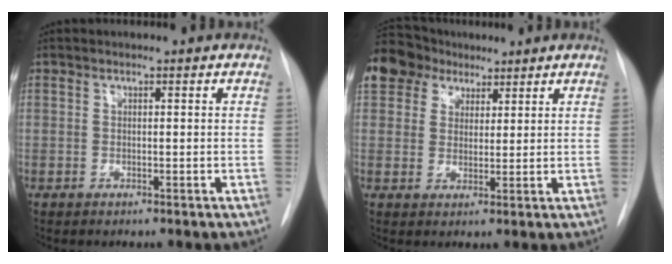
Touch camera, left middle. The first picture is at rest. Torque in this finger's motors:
{"motor_torque": [1.19, -0.95, 1.05, 0.21]}